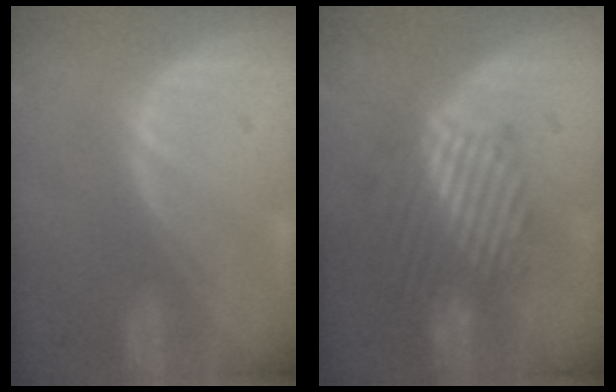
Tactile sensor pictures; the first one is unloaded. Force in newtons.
{"total": 9.5, "press": 8.1, "slide": 5.1}